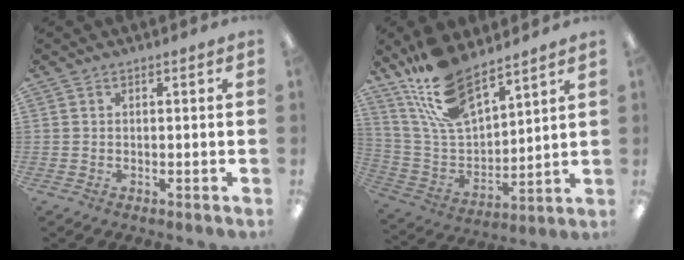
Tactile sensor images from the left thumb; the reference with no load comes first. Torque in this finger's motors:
{"motor_torque": [0.18, 0.15, 0.89, -1.53, 0.14]}